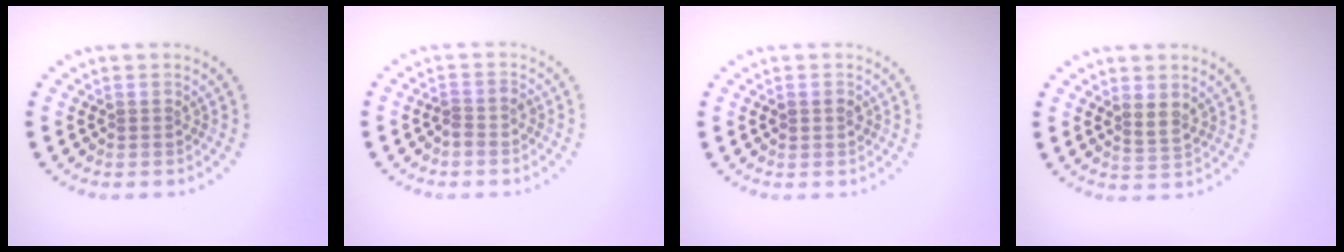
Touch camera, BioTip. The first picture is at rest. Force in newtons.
{"total": 1.1, "press": 0.9, "slide": 0.7}
{"total": 1.0, "press": 1.0, "slide": 0.1}
{"total": 1.7, "press": 1.5, "slide": 0.9}